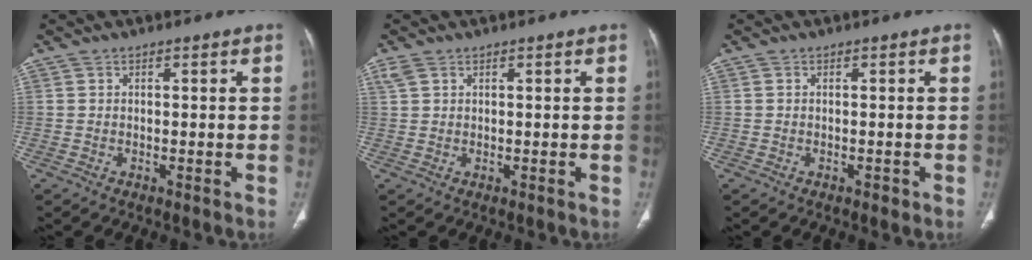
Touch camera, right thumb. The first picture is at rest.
{"total": 1.6, "force": [1.0, 0.8, 0.9], "torque": [-0.026, 0.010, 0.026]}
{"total": 0.7, "force": [-0.3, 0.4, 0.5], "torque": [-0.007, 0.000, -0.003]}